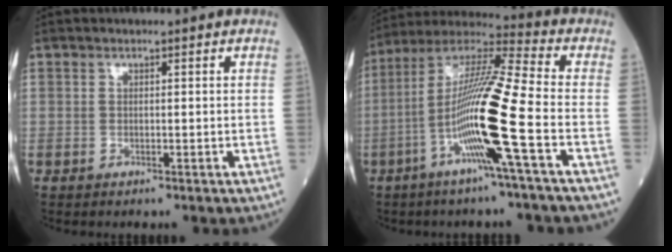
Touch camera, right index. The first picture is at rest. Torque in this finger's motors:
{"motor_torque": [1.75, -0.39, 1.05, 0.21]}